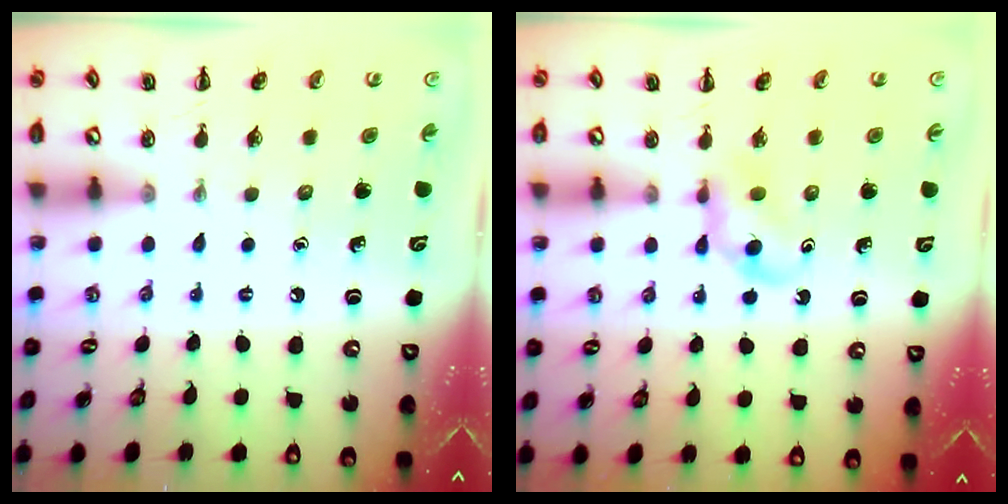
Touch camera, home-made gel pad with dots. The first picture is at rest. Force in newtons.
{"total": 3.5, "press": 3.1, "slide": 1.6}